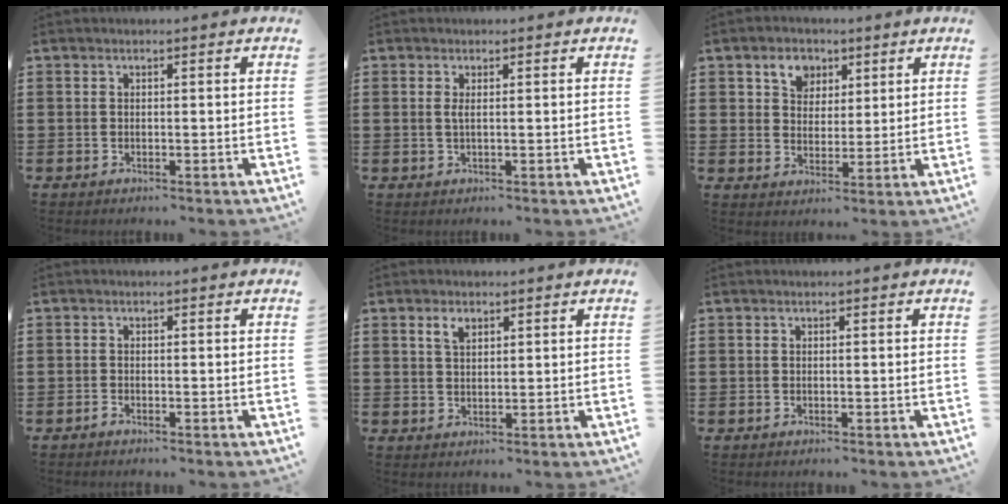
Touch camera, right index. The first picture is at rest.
{"total": 1.1, "force": [0.2, 0.2, 1.0], "torque": [-0.022, 0.002, 0.003]}
{"total": 4.5, "force": [2.3, 3.8, 0.5], "torque": [-0.028, 0.004, 0.036]}
{"total": 0.8, "force": [-0.7, 0.0, 0.4], "torque": [-0.010, -0.007, -0.012]}
{"total": 2.3, "force": [1.4, 1.2, 1.3], "torque": [-0.030, 0.005, 0.026]}
{"total": 0.0}